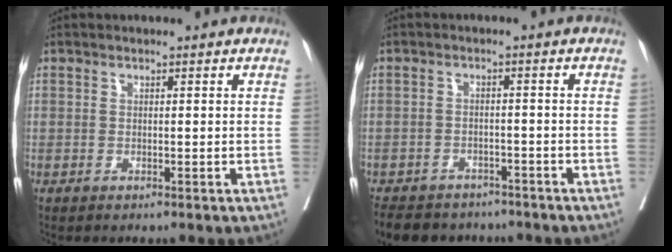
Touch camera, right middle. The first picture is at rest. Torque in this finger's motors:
{"motor_torque": [1.07, -1.06, 0.52, 0.12]}